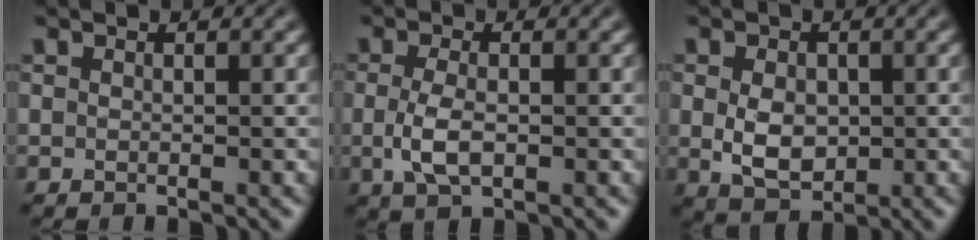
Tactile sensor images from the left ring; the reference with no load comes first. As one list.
[{"total": 3.0, "force": [-0.4, 1.3, 2.6], "torque": [-0.062, -0.006, -0.008]}, {"total": 3.8, "force": [-0.1, 2.7, 2.7], "torque": [-0.052, -0.005, 0.000]}]